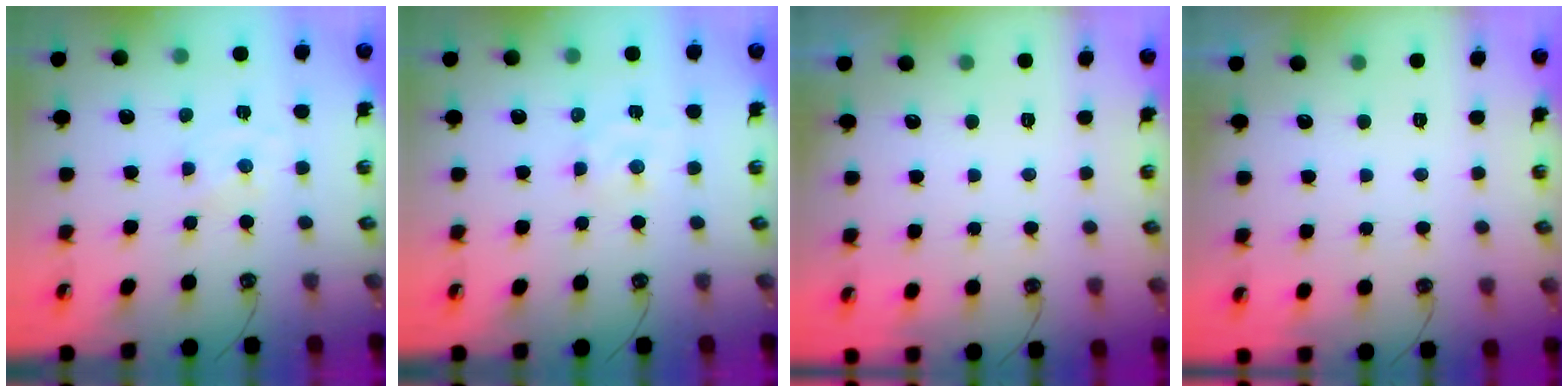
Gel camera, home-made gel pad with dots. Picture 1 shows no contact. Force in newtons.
{"total": 1.9, "press": 1.8, "slide": 0.3}
{"total": 0.0}
{"total": 0.0}